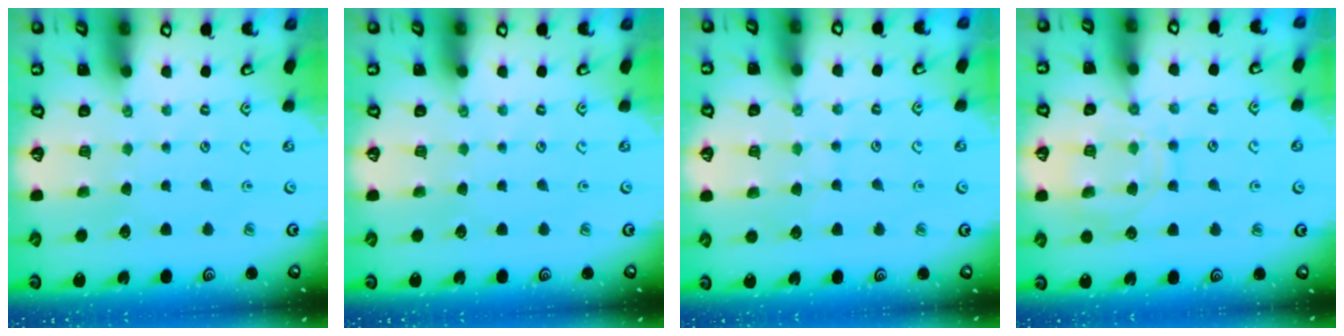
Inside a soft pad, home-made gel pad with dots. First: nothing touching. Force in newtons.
{"total": 0.0}
{"total": 5.5, "press": 5.5, "slide": 0.4}
{"total": 11.7, "press": 11.7, "slide": 1.1}